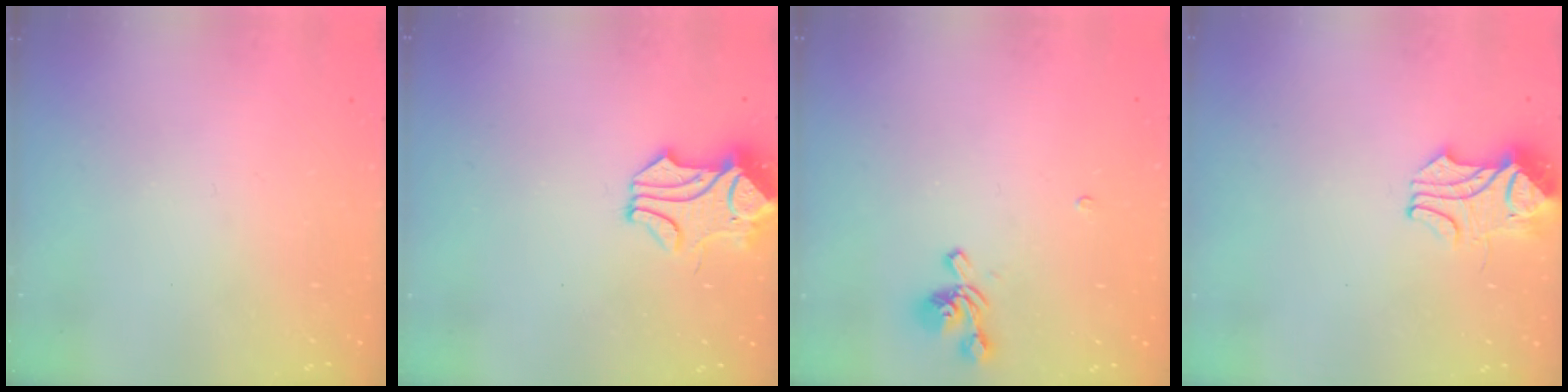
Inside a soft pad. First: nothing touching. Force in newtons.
{"total": 0.9, "press": 0.2, "slide": 0.9}
{"total": 0.9, "press": 0.0, "slide": 0.9}
{"total": 2.0, "press": 1.9, "slide": 0.8}